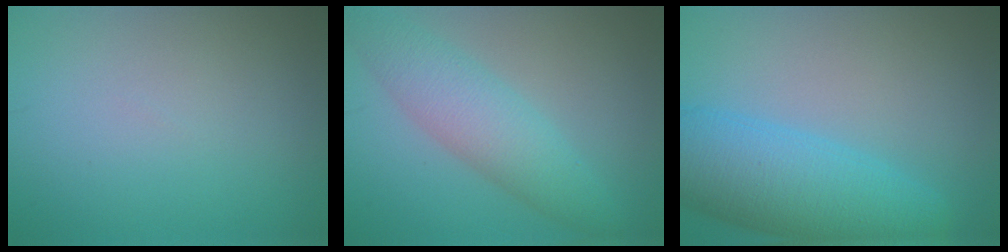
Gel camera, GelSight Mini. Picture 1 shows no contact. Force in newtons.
{"total": 5.0, "press": 5.0, "slide": 0.0}
{"total": 9.1, "press": 9.1, "slide": 0.5}